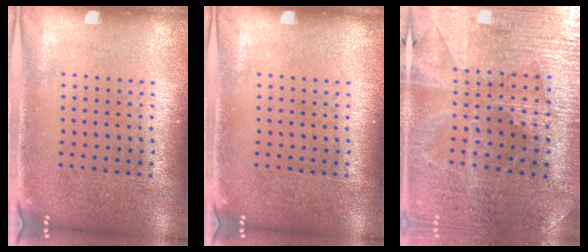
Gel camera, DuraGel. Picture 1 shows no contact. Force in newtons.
{"total": 0.0}
{"total": 2.3, "press": 2.3, "slide": 0.5}